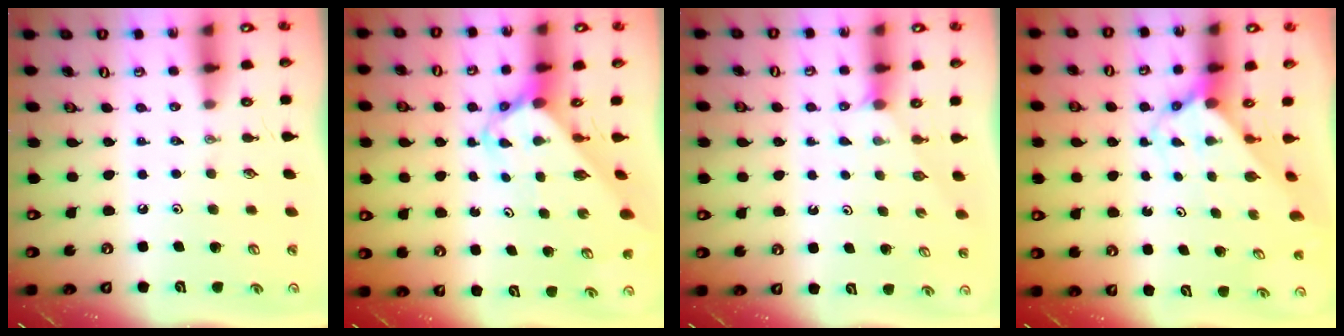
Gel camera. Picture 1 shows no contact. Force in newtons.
{"total": 3.9, "press": 3.9, "slide": 0.2}
{"total": 2.5, "press": 2.4, "slide": 0.4}
{"total": 2.9, "press": 2.9, "slide": 0.3}